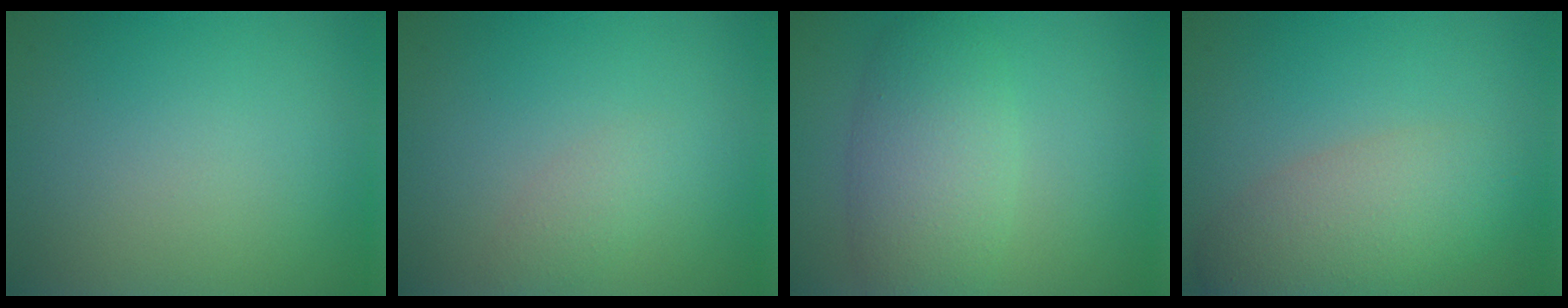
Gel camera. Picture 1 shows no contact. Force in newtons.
{"total": 1.4, "press": 1.4, "slide": 0.1}
{"total": 5.3, "press": 5.3, "slide": 0.3}
{"total": 5.0, "press": 4.9, "slide": 0.4}